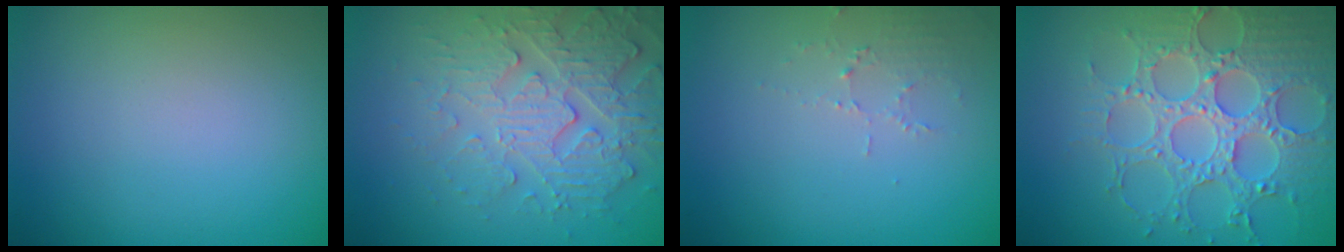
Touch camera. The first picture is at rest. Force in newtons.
{"total": 4.4, "press": 4.4, "slide": 0.5}
{"total": 1.5, "press": 1.5, "slide": 0.2}
{"total": 6.9, "press": 5.8, "slide": 3.7}